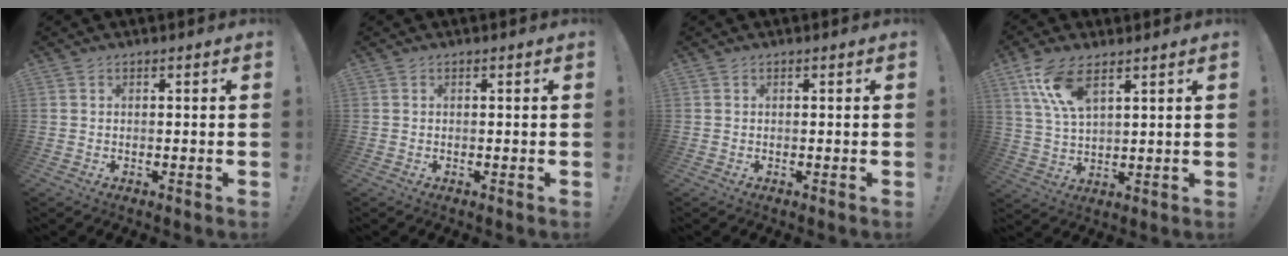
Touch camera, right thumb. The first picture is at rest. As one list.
[{"total": 0.0}, {"total": 0.0}, {"total": 10.5, "force": [6.2, 4.3, 7.3], "torque": [-0.147, -0.022, 0.116]}]